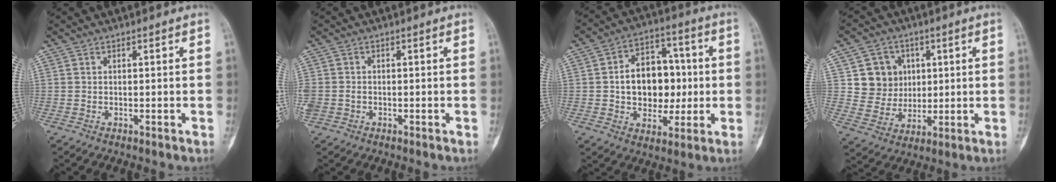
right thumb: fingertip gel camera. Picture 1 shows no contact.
{"total": 3.8, "force": [-0.7, 3.1, 2.1], "torque": [-0.061, 0.007, -0.008]}
{"total": 14.4, "force": [0.1, 10.5, 9.9], "torque": [-0.101, 0.025, 0.005]}
{"total": 9.9, "force": [2.5, 9.2, 2.5], "torque": [0.000, -0.003, 0.052]}